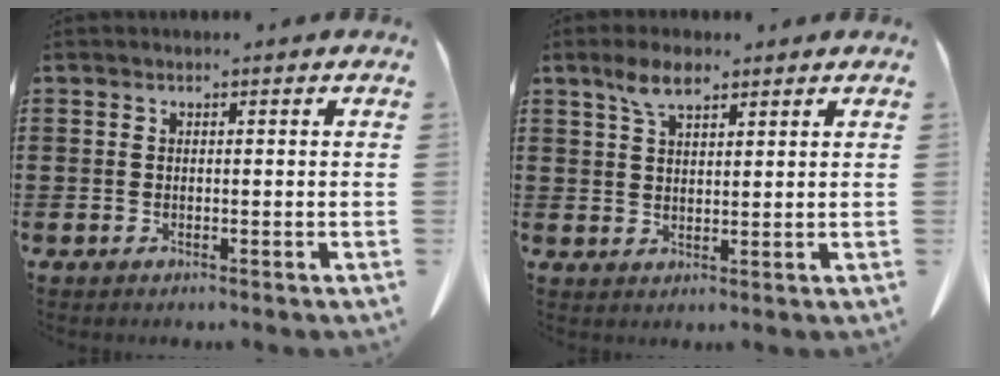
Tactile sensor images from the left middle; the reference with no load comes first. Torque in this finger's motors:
{"motor_torque": [1.13, 1.01, 0.18, 0.09]}